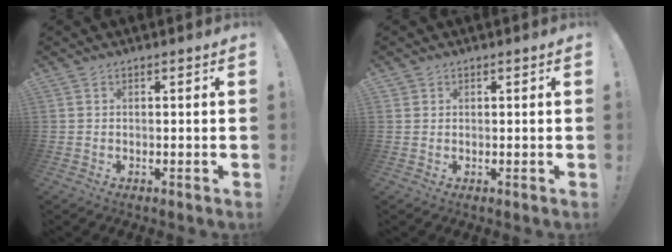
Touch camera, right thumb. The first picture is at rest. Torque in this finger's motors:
{"motor_torque": [-0.21, -0.02, -0.08, 0.10, 0.00]}